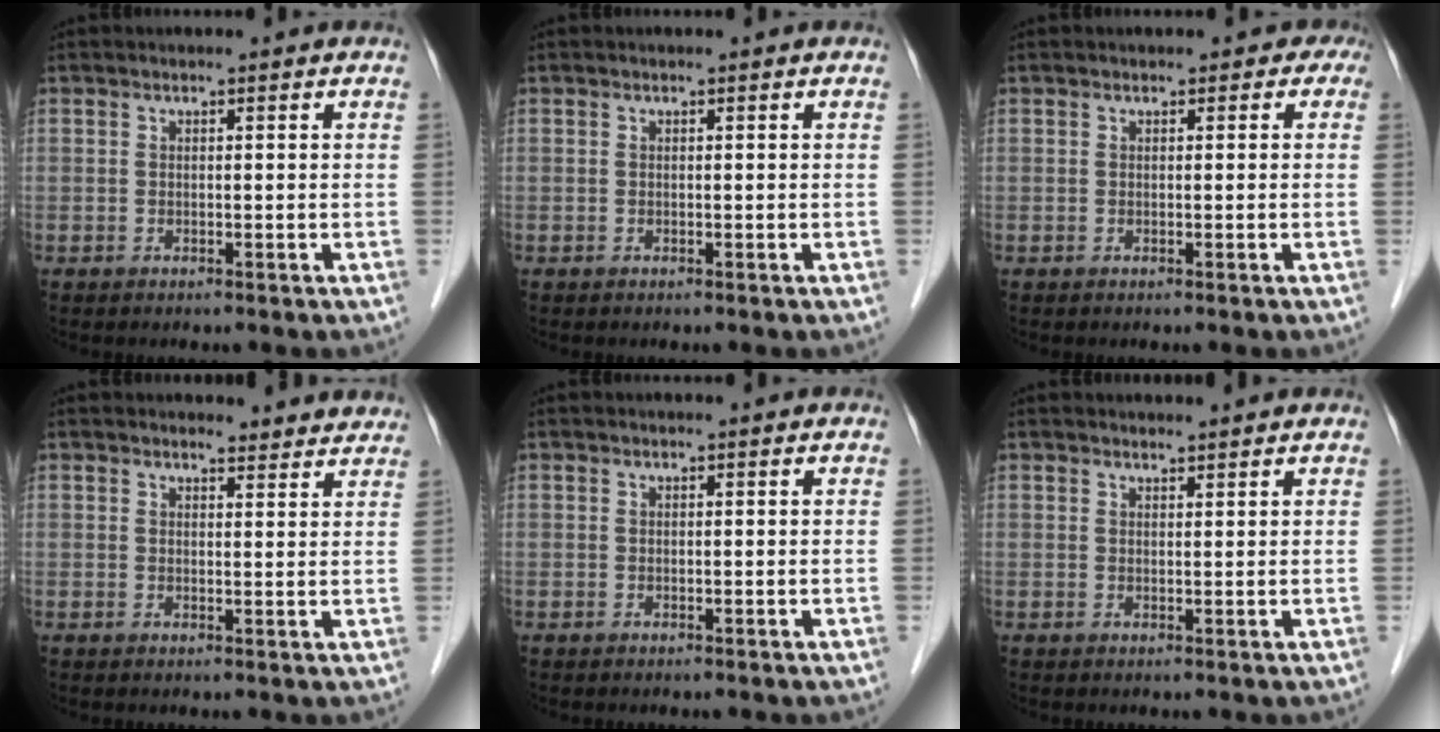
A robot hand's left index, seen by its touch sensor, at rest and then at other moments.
{"total": 0.0}
{"total": 1.6, "force": [0.6, 1.4, 0.5], "torque": [0.011, 0.008, 0.000]}
{"total": 5.2, "force": [5.0, 1.3, 0.4], "torque": [0.002, -0.003, 0.042]}
{"total": 0.0}
{"total": 1.5, "force": [1.5, 0.0, 0.1], "torque": [-0.011, 0.005, 0.025]}